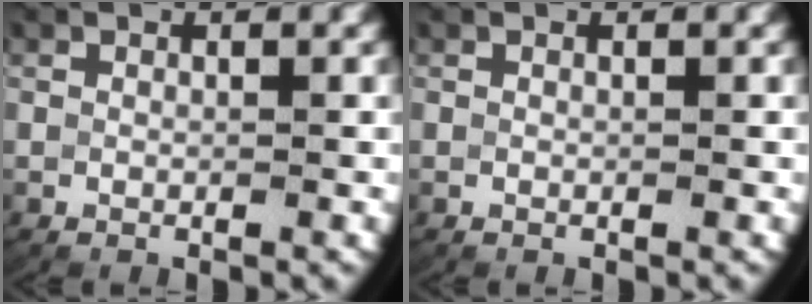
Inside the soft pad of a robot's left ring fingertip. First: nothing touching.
{"total": 0.0}